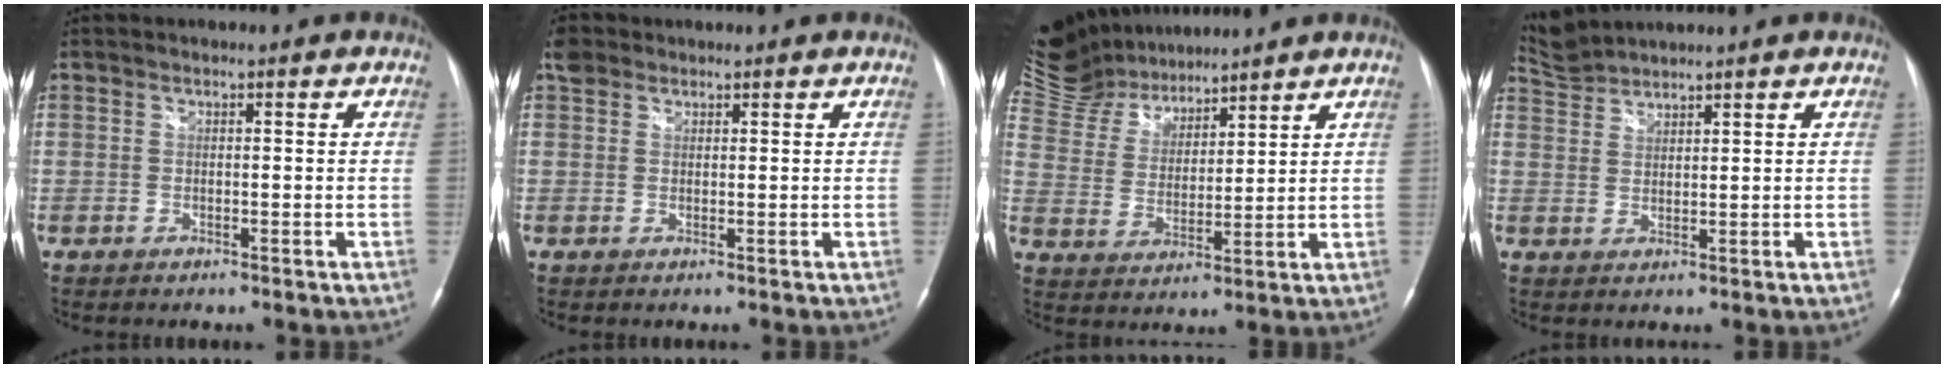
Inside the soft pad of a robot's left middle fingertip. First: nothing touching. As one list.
[{"total": 2.7, "force": [1.7, 1.9, 0.7], "torque": [-0.018, 0.020, 0.031]}, {"total": 13.8, "force": [12.8, 4.4, 2.8], "torque": [-0.075, 0.030, 0.250]}, {"total": 4.5, "force": [4.4, -0.2, -0.5], "torque": [-0.006, 0.016, 0.096]}]